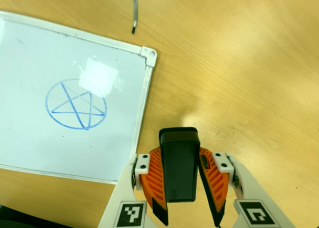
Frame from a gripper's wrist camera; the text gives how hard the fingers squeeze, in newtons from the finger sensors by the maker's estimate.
{"total": 7.9, "left": 6.9, "right": 8.8}